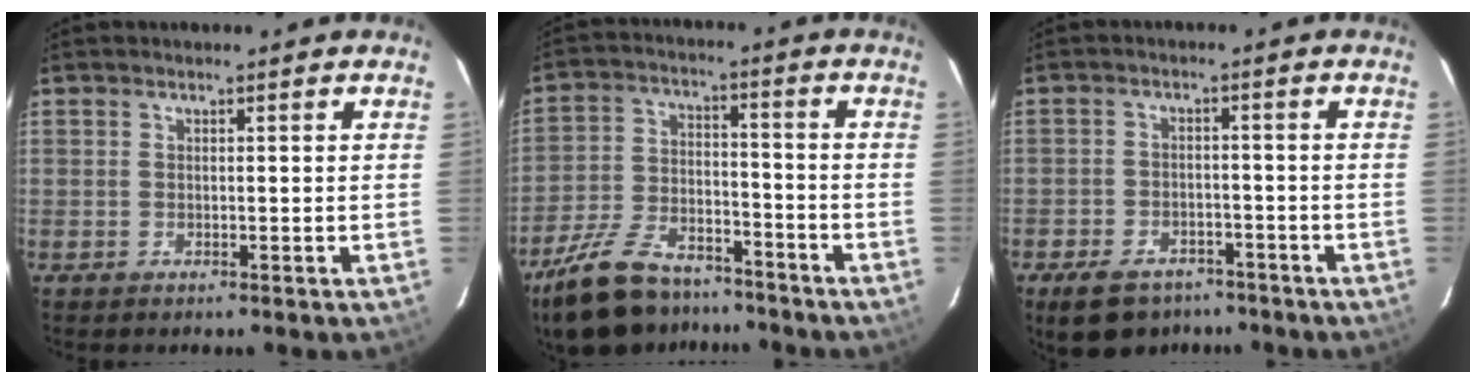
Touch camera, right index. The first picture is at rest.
{"total": 18.0, "force": [-14.0, 7.6, 8.3], "torque": [-0.186, -0.006, -0.229]}
{"total": 10.4, "force": [-7.5, 5.9, 4.2], "torque": [-0.108, 0.006, -0.108]}